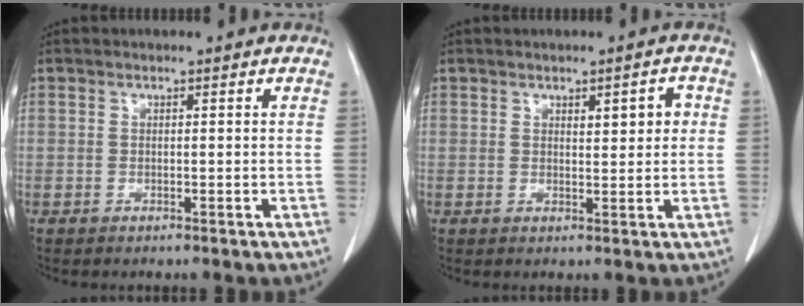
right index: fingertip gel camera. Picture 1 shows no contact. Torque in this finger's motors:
{"motor_torque": [0.02, 0.13, 0.04, 0.01]}